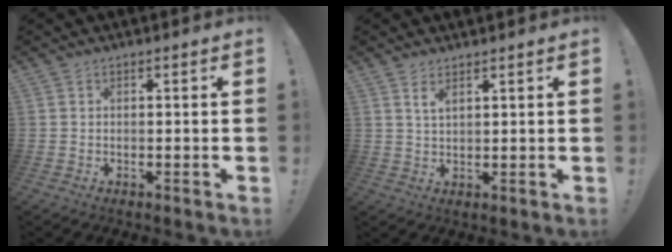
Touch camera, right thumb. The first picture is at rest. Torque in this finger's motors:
{"motor_torque": [-0.14, 0.16, -0.20, 0.24, 0.08]}